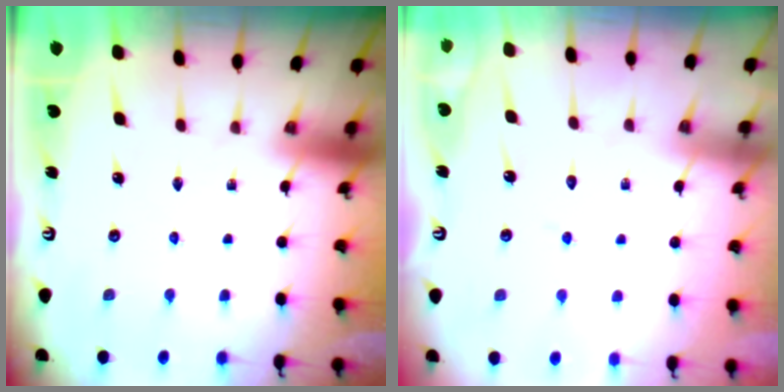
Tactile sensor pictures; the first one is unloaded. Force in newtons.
{"total": 4.5, "press": 4.4, "slide": 0.4}